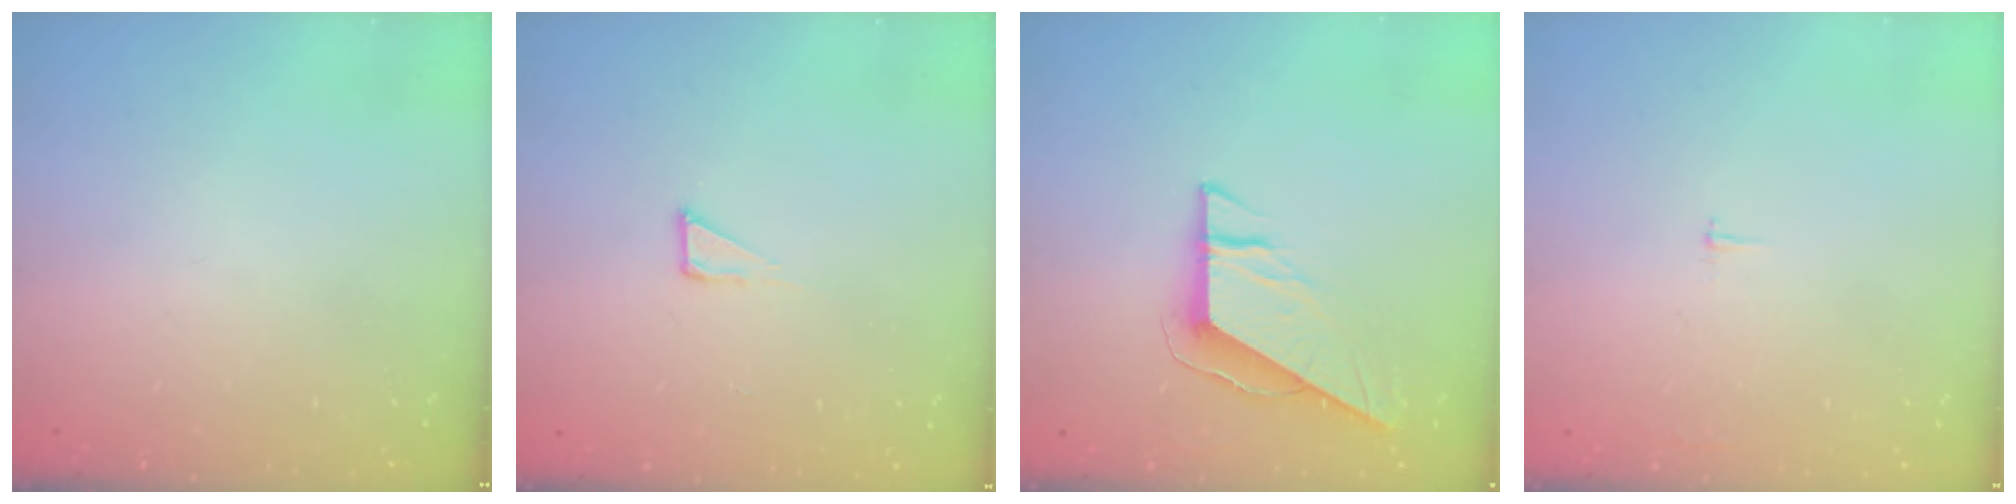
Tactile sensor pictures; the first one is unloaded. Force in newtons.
{"total": 2.3, "press": 2.3, "slide": 0.1}
{"total": 8.1, "press": 8.1, "slide": 0.4}
{"total": 1.8, "press": 1.8, "slide": 0.1}